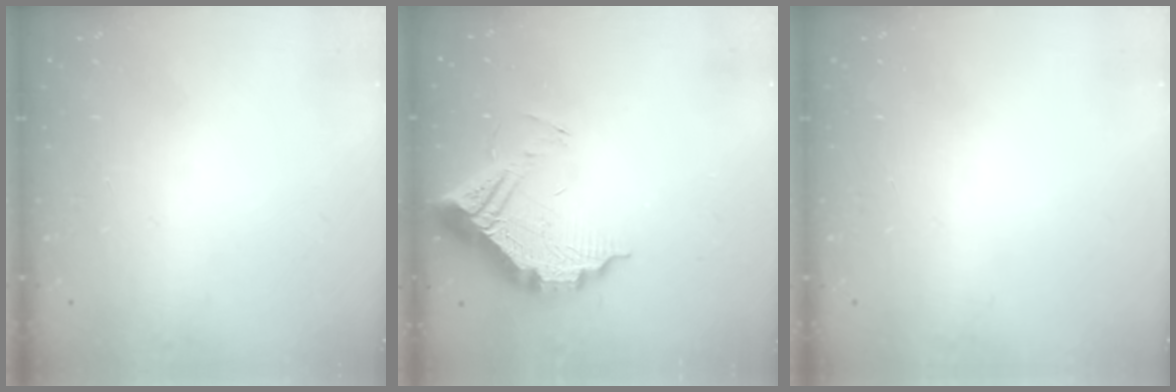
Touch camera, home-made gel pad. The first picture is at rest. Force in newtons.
{"total": 12.0, "press": 12.0, "slide": 1.1}
{"total": 0.0}